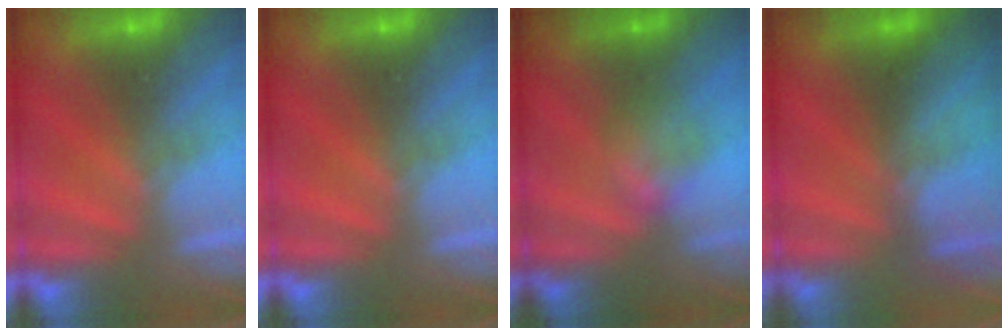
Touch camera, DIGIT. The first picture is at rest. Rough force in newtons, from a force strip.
{"total": 0.0}
{"total": 2.3}
{"total": 2.8}